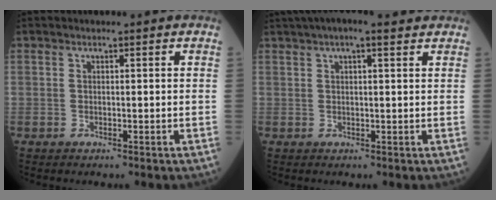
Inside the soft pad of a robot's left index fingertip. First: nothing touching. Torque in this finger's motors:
{"motor_torque": [1.07, -1.07, 0.54, 0.12]}